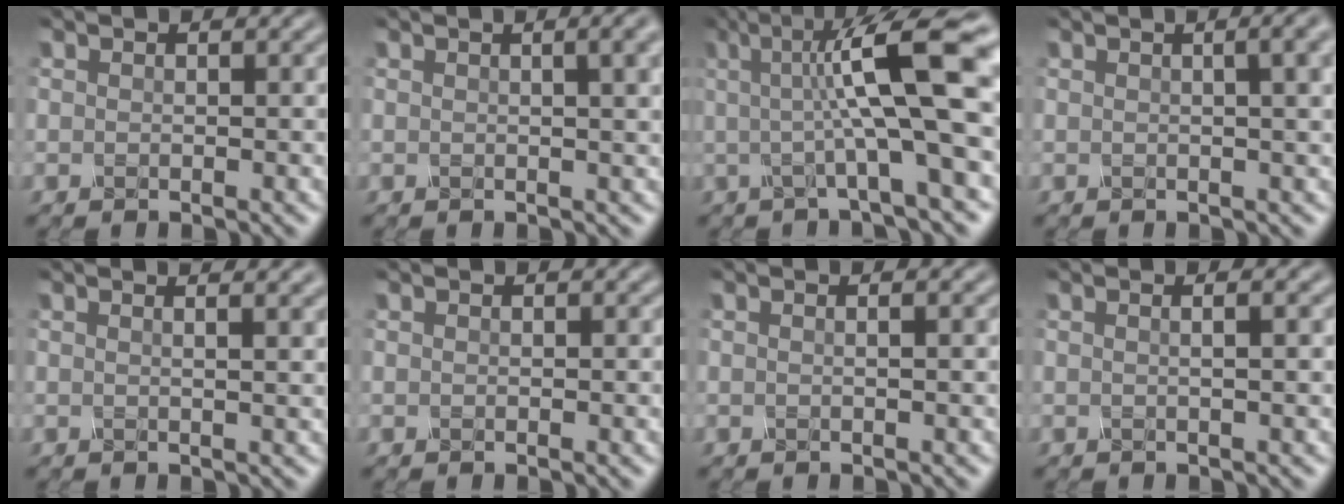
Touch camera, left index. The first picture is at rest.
{"total": 6.7, "force": [2.7, 3.1, 5.2], "torque": [-0.037, 0.037, 0.008]}
{"total": 10.7, "force": [1.0, 2.1, 10.4], "torque": [-0.149, 0.006, 0.008]}
{"total": 8.0, "force": [3.0, 3.9, 6.2], "torque": [-0.049, 0.043, 0.014]}
{"total": 4.5, "force": [2.7, 2.0, 3.1], "torque": [-0.009, 0.039, -0.006]}
{"total": 0.0}
{"total": 1.6, "force": [0.3, 0.8, 1.4], "torque": [-0.009, -0.001, -0.019]}
{"total": 3.0, "force": [0.7, 1.5, 2.5], "torque": [-0.015, 0.014, -0.024]}